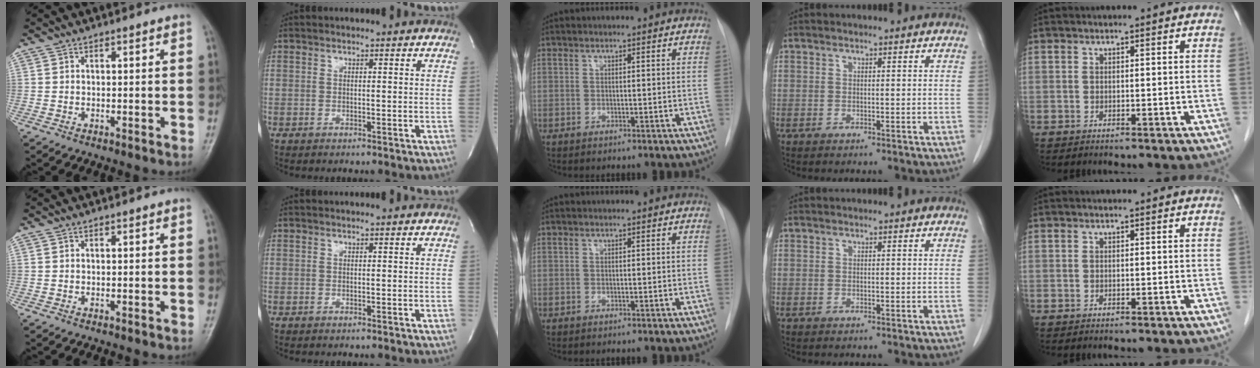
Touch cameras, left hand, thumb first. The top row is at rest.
{}